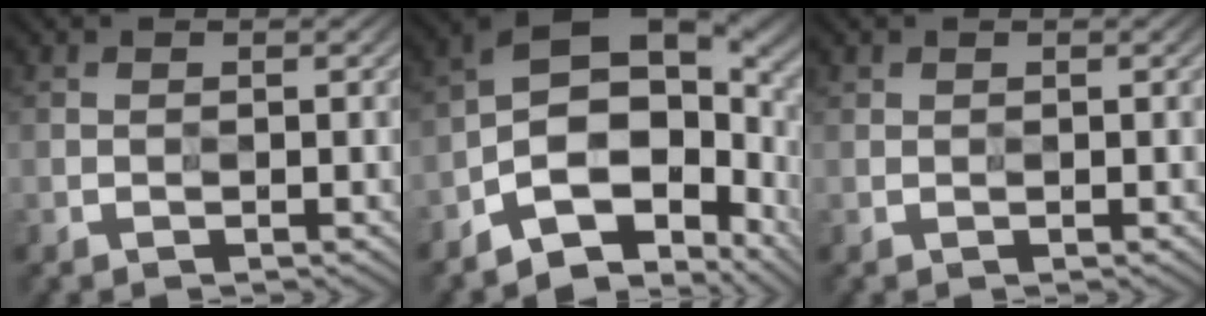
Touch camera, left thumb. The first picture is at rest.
{"total": 11.8, "force": [-4.5, 7.2, 8.2], "torque": [-0.116, 0.005, -0.083]}
{"total": 0.7, "force": [0.7, 0.2, -0.1], "torque": [-0.003, 0.001, 0.013]}